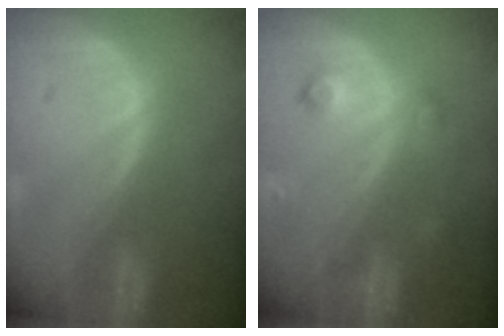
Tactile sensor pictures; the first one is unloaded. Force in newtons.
{"total": 3.7, "press": 3.4, "slide": 1.4}